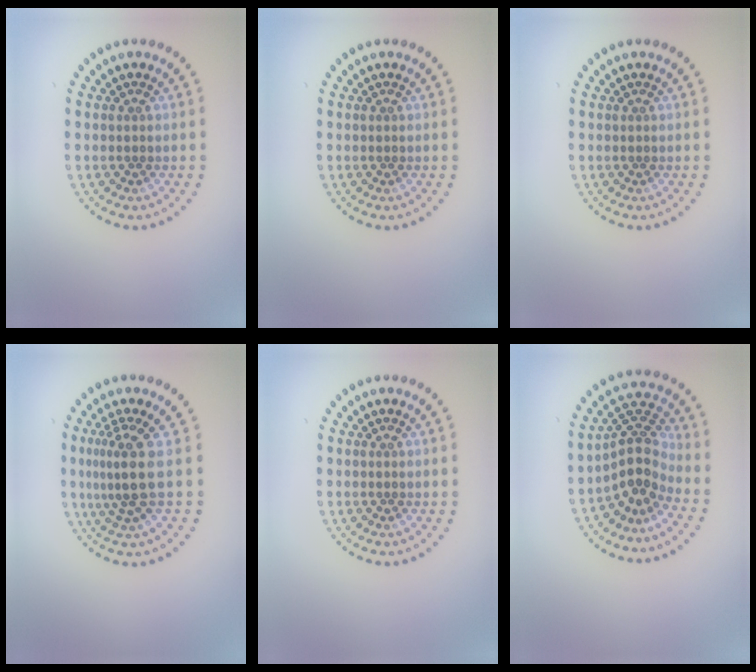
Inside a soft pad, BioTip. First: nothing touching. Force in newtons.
{"total": 0.0}
{"total": 0.0}
{"total": 3.5, "press": 2.6, "slide": 2.4}
{"total": 0.0}
{"total": 3.8, "press": 2.8, "slide": 2.6}